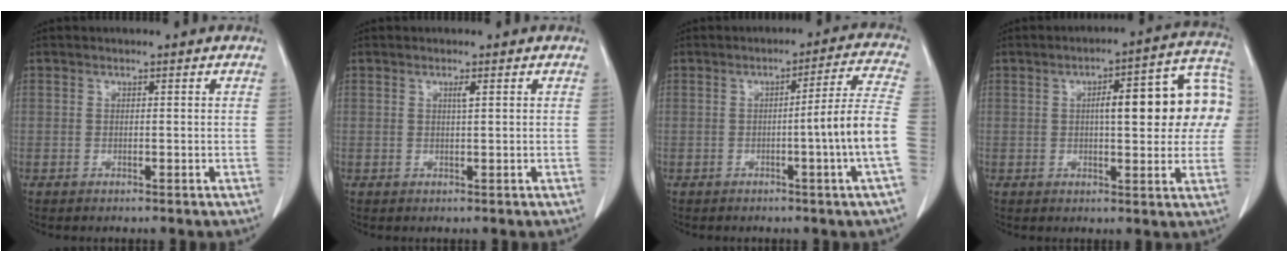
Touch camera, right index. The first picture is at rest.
{"total": 0.9, "force": [0.4, -0.1, 0.8], "torque": [-0.018, -0.001, 0.008]}
{"total": 9.9, "force": [-2.4, -2.3, 9.4], "torque": [-0.118, -0.001, -0.037]}
{"total": 15.3, "force": [2.0, 3.8, 14.7], "torque": [-0.186, 0.041, 0.023]}